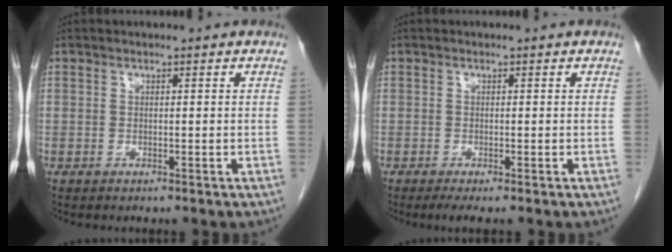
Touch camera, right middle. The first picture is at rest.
{"total": 1.9, "force": [-1.2, 0.2, 1.4], "torque": [-0.025, -0.007, -0.021]}